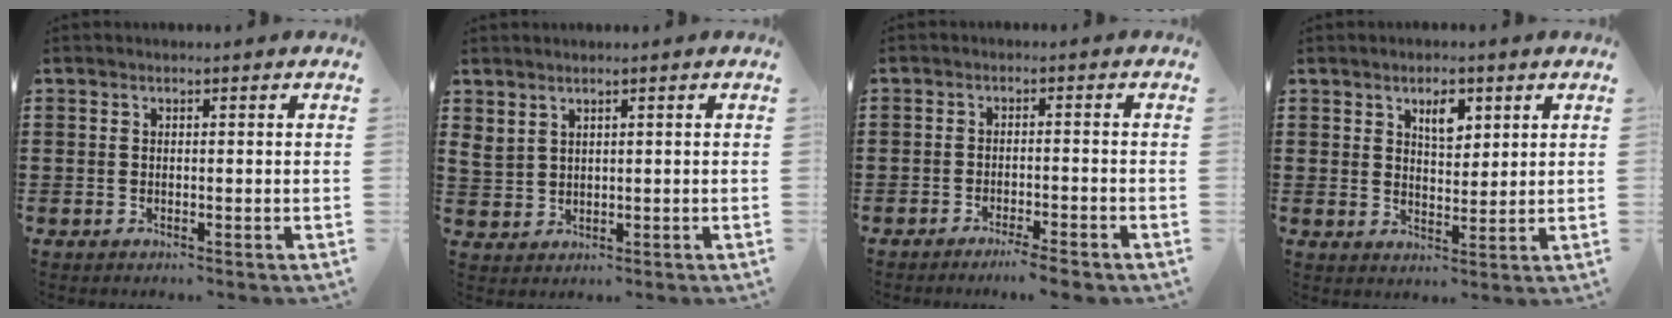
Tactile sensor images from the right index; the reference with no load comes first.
{"total": 2.1, "force": [1.6, 1.1, 0.7], "torque": [-0.020, 0.005, 0.032]}
{"total": 2.9, "force": [-2.6, -0.2, 1.4], "torque": [-0.024, 0.000, -0.049]}
{"total": 4.1, "force": [2.4, 2.1, 2.6], "torque": [-0.034, -0.002, 0.037]}